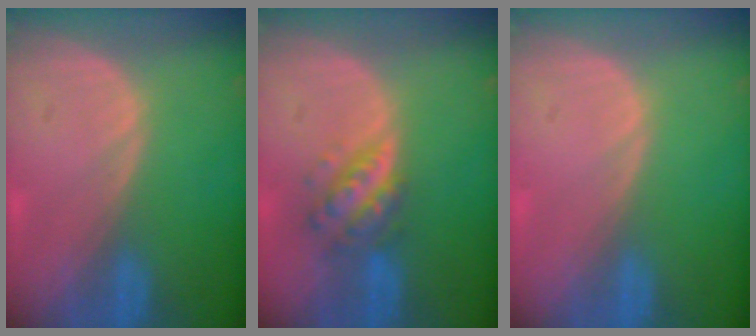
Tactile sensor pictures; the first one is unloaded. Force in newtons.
{"total": 5.7, "press": 5.2, "slide": 2.3}
{"total": 0.0}